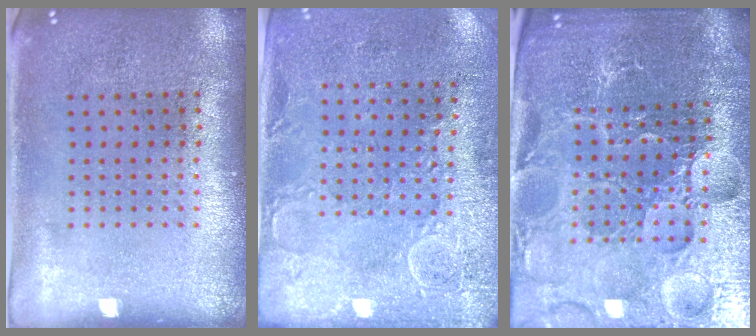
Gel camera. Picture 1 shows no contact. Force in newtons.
{"total": 2.7, "press": 2.4, "slide": 1.2}
{"total": 5.0, "press": 4.8, "slide": 1.4}